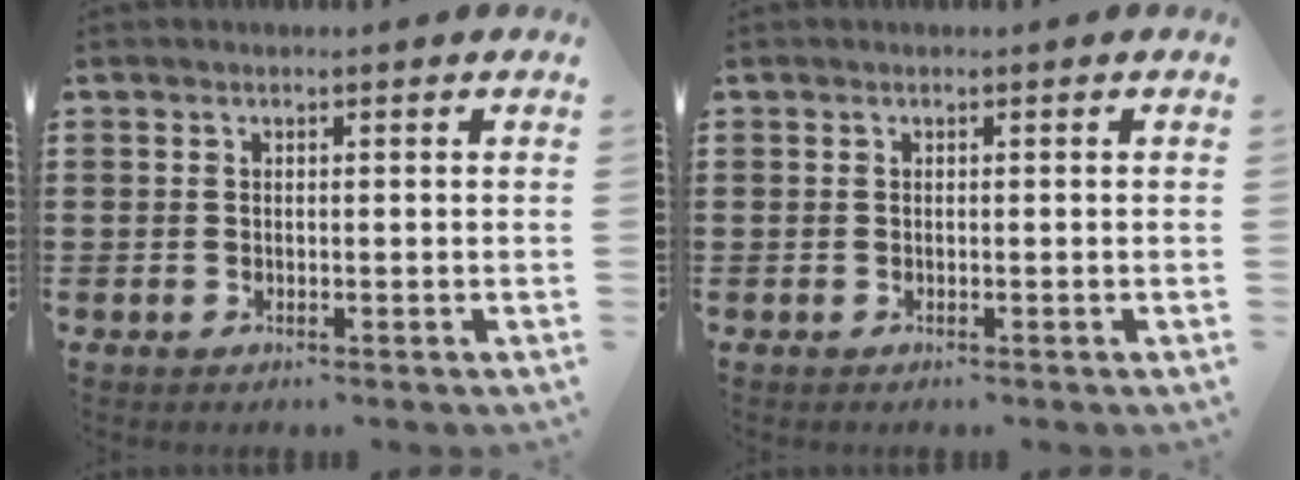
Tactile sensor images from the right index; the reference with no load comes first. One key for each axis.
{"total": 0.0}